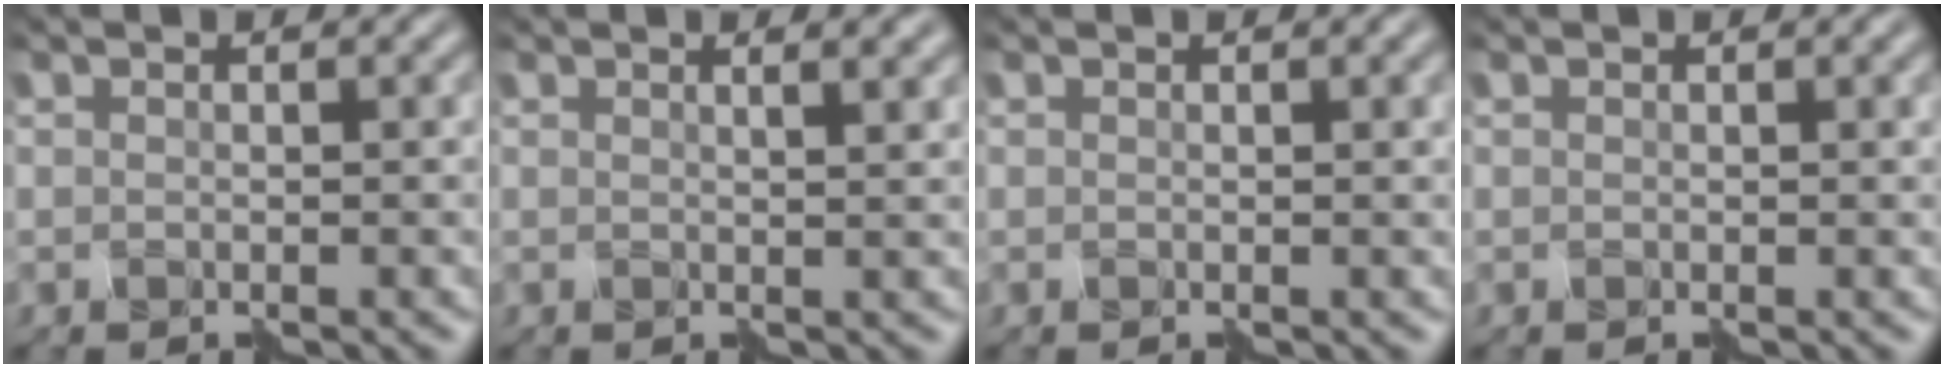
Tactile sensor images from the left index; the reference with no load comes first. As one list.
[{"total": 2.3, "force": [1.3, 1.0, 1.5], "torque": [0.000, 0.015, -0.004]}, {"total": 1.1, "force": [0.4, 0.4, 0.9], "torque": [-0.005, 0.005, 0.000]}, {"total": 0.6, "force": [0.3, 0.2, 0.5], "torque": [-0.002, 0.003, 0.001]}]